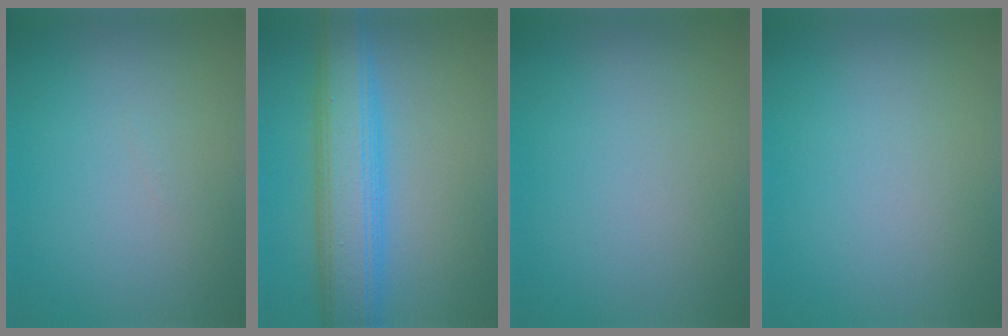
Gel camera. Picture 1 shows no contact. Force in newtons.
{"total": 7.5, "press": 7.5, "slide": 0.1}
{"total": 0.0}
{"total": 0.0}